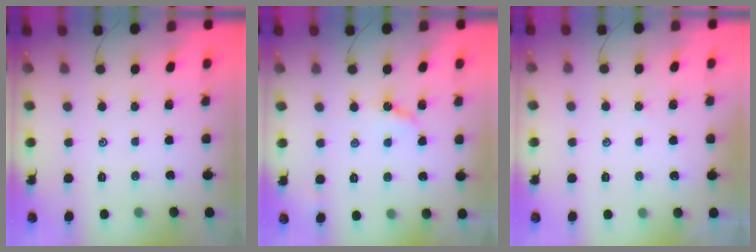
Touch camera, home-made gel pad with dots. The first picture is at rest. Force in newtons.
{"total": 5.0, "press": 4.9, "slide": 0.4}
{"total": 1.7, "press": 1.6, "slide": 0.4}